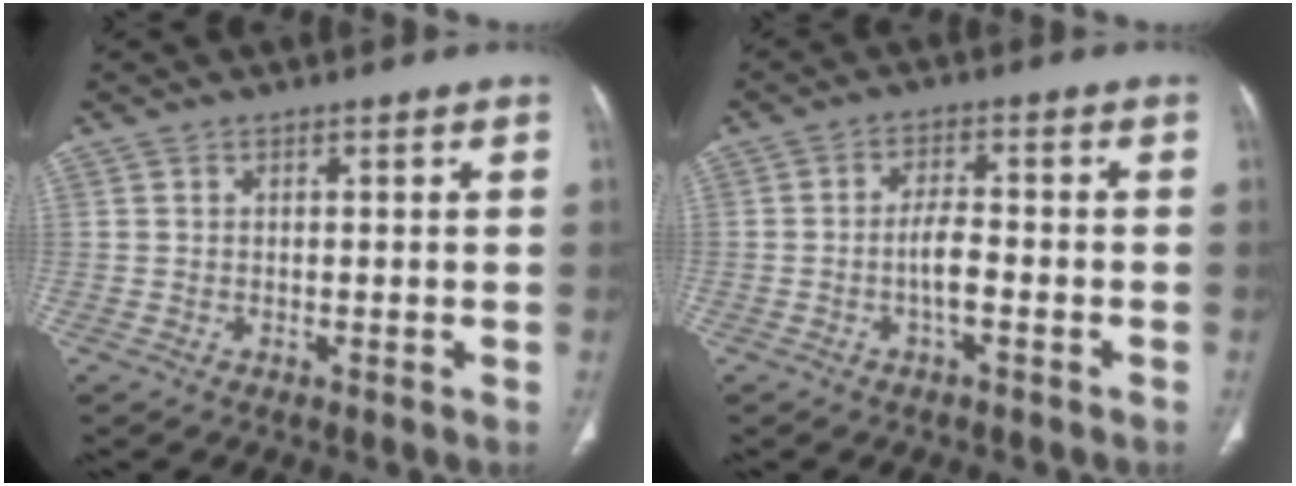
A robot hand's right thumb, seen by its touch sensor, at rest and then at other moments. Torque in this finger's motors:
{"motor_torque": [2.97, 2.04, 1.41, -1.36, 0.76]}